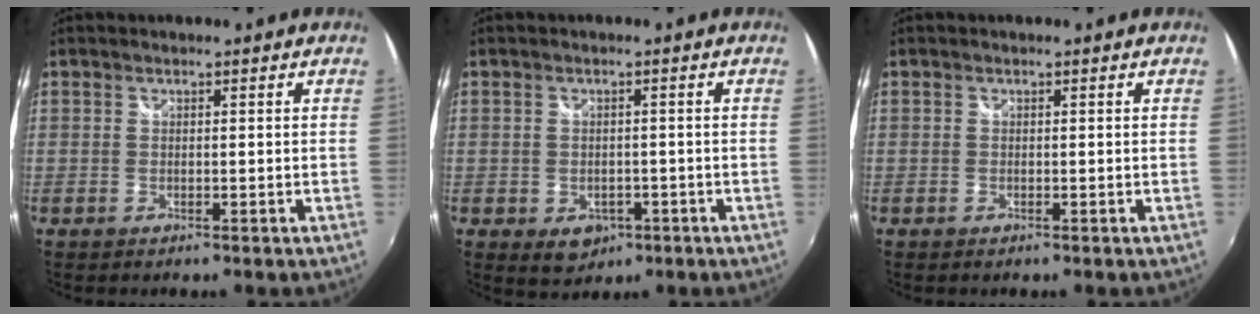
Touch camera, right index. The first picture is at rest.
{"total": 5.4, "force": [-2.3, 4.1, 2.6], "torque": [-0.054, -0.012, -0.024]}
{"total": 0.0}